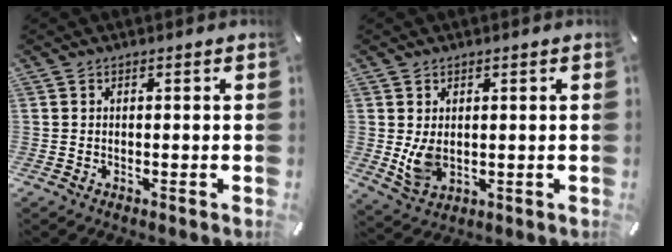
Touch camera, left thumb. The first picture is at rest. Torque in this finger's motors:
{"motor_torque": [1.14, 1.43, 0.45, -0.46, 0.07]}